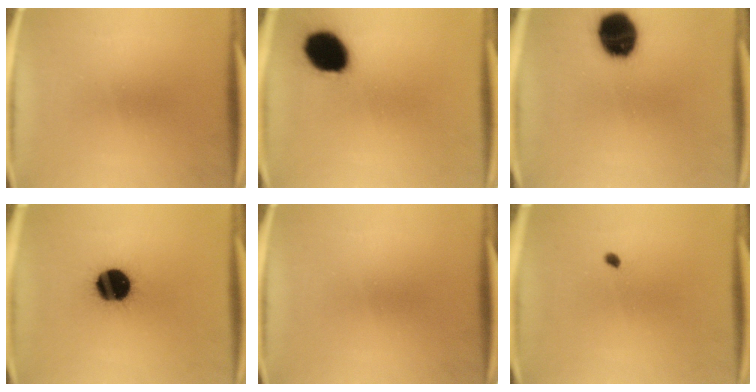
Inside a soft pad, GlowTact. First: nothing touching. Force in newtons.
{"total": 14.2}
{"total": 14.6}
{"total": 16.0}
{"total": 0.0}
{"total": 0.8}